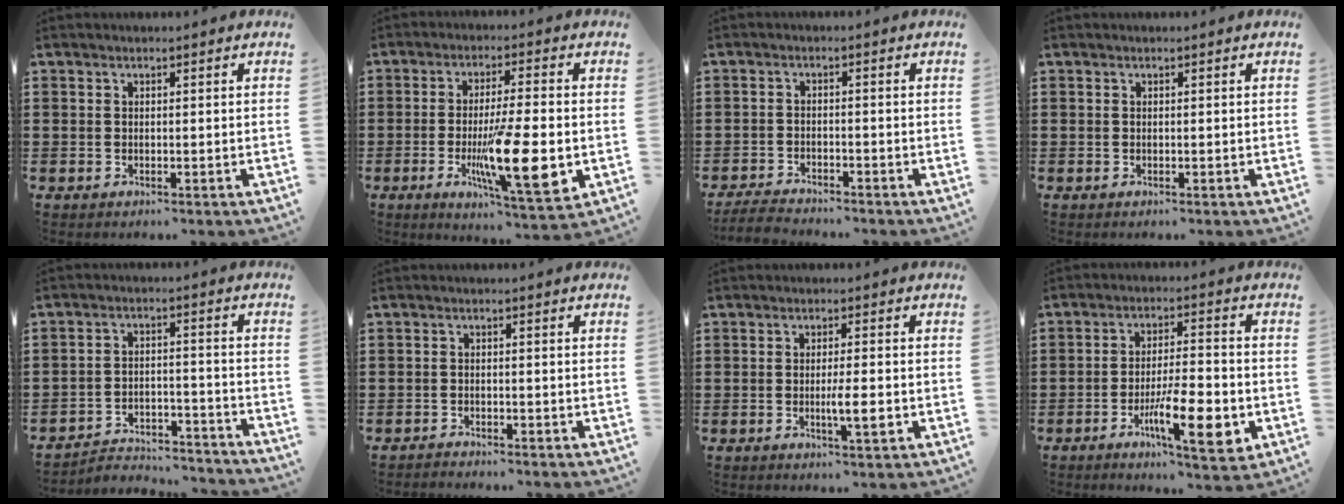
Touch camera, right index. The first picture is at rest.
{"total": 14.3, "force": [-3.1, 3.3, 13.5], "torque": [-0.240, -0.014, -0.050]}
{"total": 3.1, "force": [-3.0, 0.4, 0.2], "torque": [-0.014, 0.000, -0.067]}
{"total": 0.0}
{"total": 4.0, "force": [-3.8, 0.9, 0.9], "torque": [-0.020, 0.006, -0.080]}
{"total": 1.3, "force": [-1.3, 0.1, -0.1], "torque": [-0.003, 0.004, -0.029]}
{"total": 4.0, "force": [-1.1, 0.5, 3.9], "torque": [-0.065, -0.004, -0.018]}
{"total": 10.7, "force": [-4.1, 2.7, 9.5], "torque": [-0.169, -0.003, -0.068]}